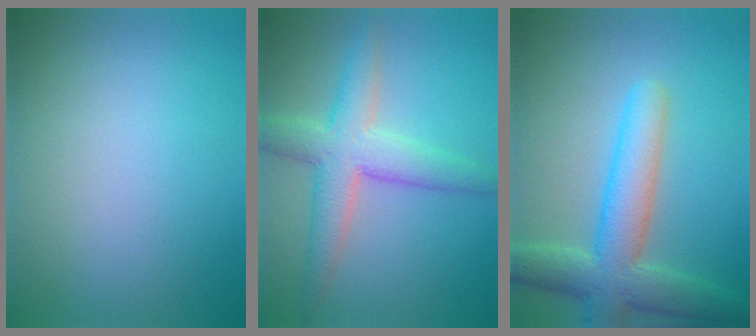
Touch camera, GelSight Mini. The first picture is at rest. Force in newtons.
{"total": 5.5, "press": 5.5, "slide": 0.2}
{"total": 6.8, "press": 6.8, "slide": 0.3}